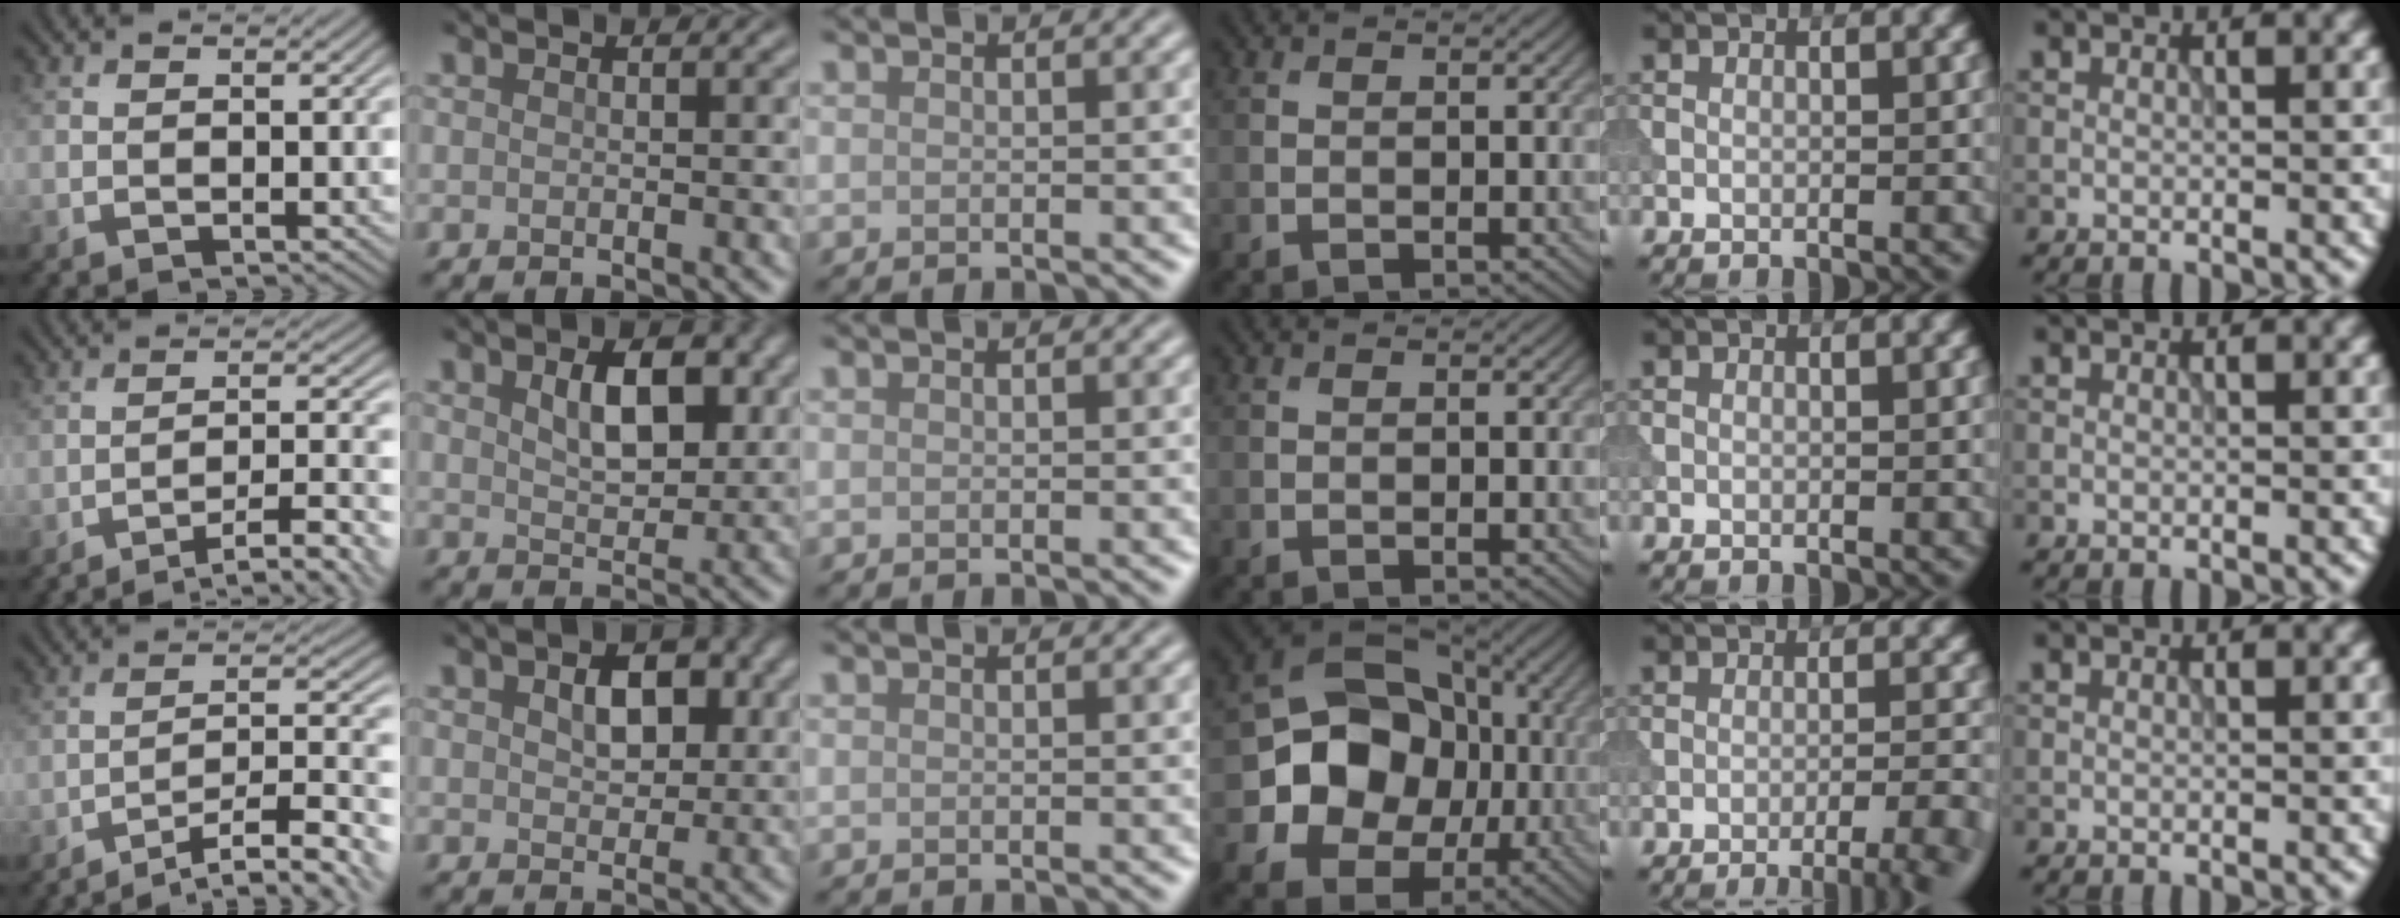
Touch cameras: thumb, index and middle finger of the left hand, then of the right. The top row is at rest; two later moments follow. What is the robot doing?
{"motion": "extract", "object": "tissue"}